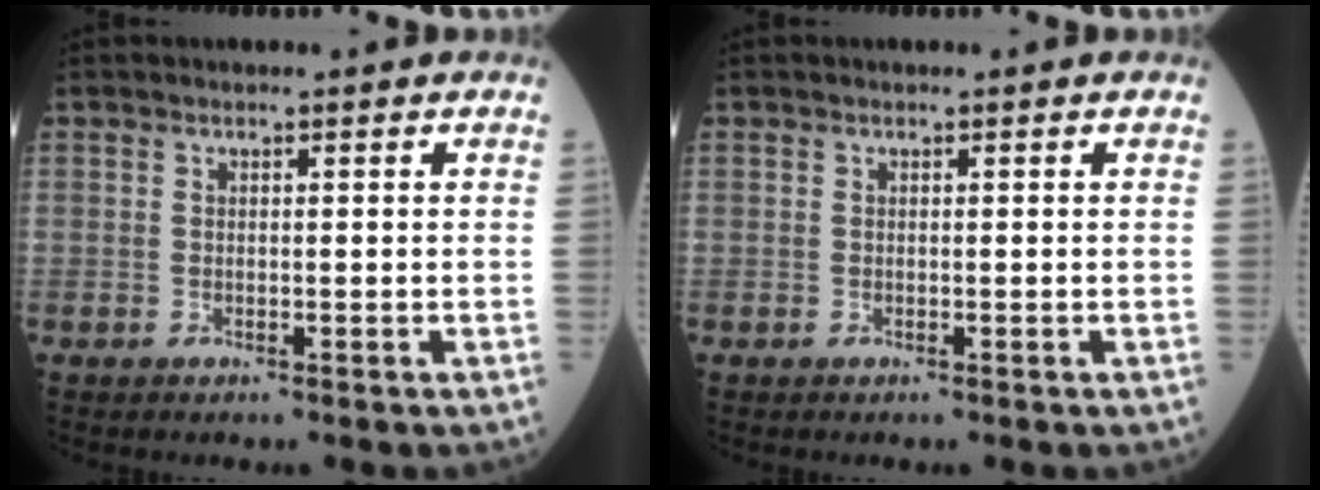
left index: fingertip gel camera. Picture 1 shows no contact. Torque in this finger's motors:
{"motor_torque": [0.05, 0.05, 0.00, -0.01]}